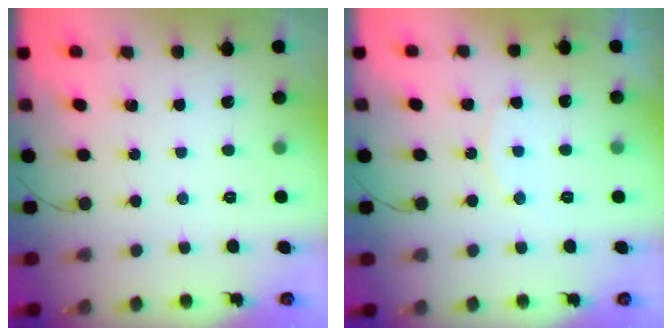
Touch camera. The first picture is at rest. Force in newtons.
{"total": 6.4, "press": 6.4, "slide": 0.7}